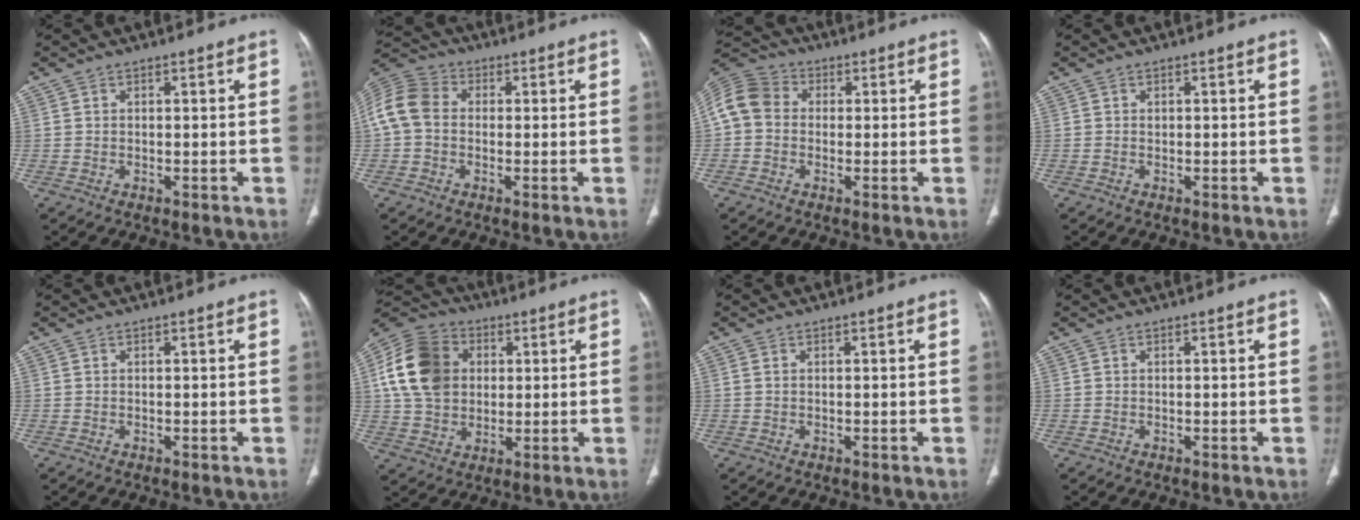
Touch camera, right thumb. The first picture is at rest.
{"total": 9.5, "force": [0.3, 7.4, 5.9], "torque": [-0.121, 0.029, -0.005]}
{"total": 9.2, "force": [0.3, 7.7, 4.9], "torque": [-0.093, 0.029, -0.007]}
{"total": 0.0}
{"total": 0.0}
{"total": 16.1, "force": [2.9, 12.7, 9.5], "torque": [-0.168, 0.011, 0.049]}
{"total": 0.5, "force": [0.1, 0.3, 0.4], "torque": [-0.010, 0.003, 0.004]}
{"total": 0.0}